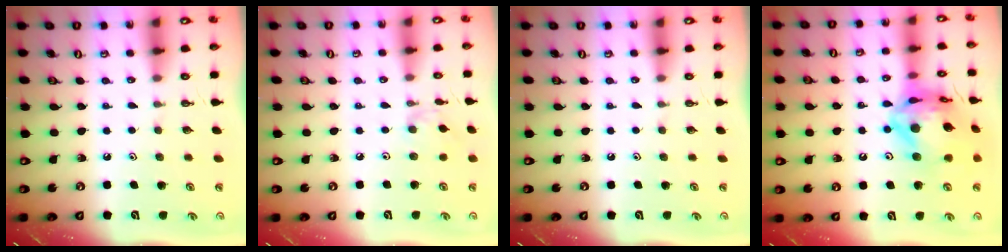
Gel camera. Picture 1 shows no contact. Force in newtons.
{"total": 3.0, "press": 3.0, "slide": 0.5}
{"total": 0.0}
{"total": 19.2, "press": 19.1, "slide": 2.1}